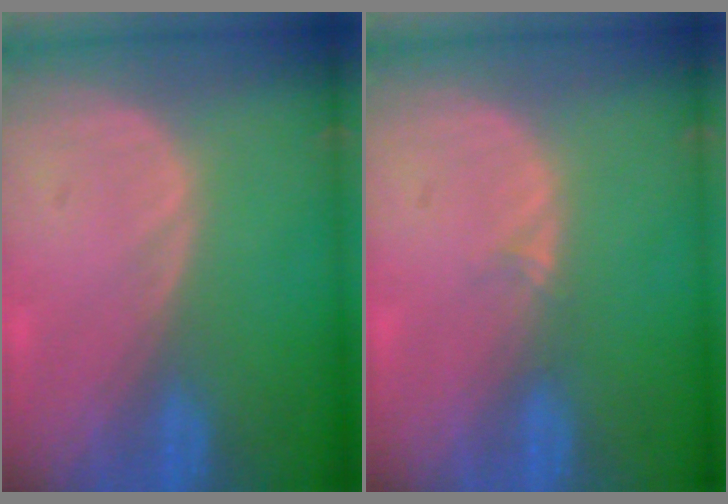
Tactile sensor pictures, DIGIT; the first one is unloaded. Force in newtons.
{"total": 0.9, "press": 0.6, "slide": 0.7}